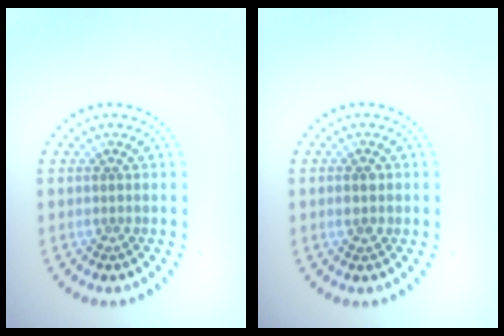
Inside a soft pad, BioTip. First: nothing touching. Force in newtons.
{"total": 1.8, "press": 1.8, "slide": 0.0}